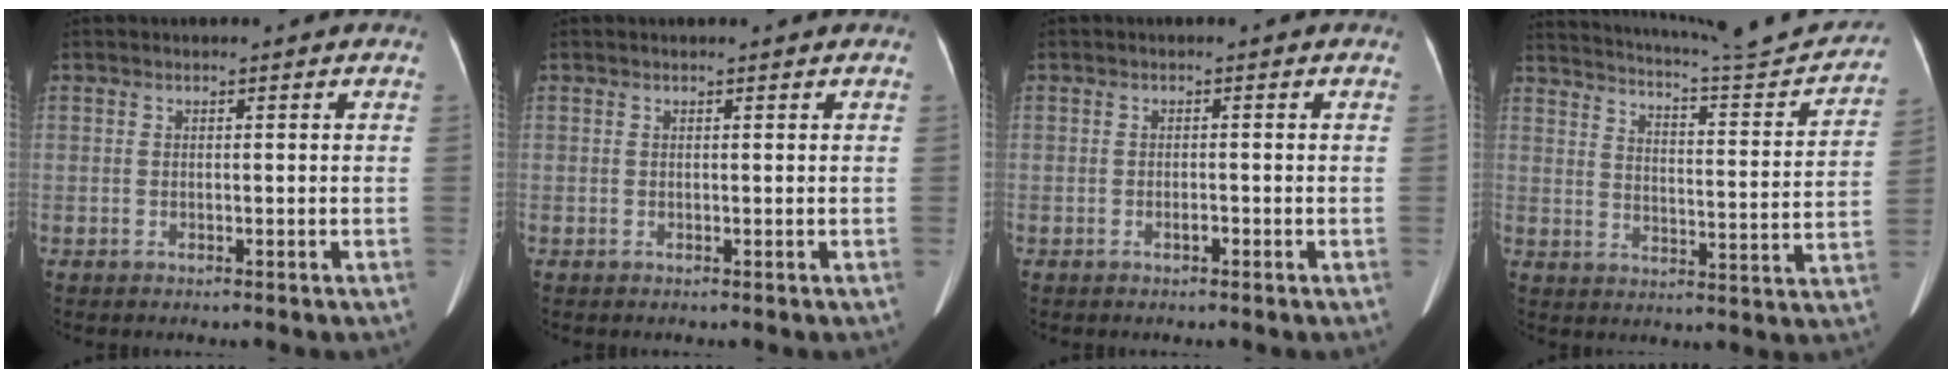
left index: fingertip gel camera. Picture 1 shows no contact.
{"total": 0.6, "force": [0.6, 0.0, 0.2], "torque": [-0.008, 0.007, 0.005]}
{"total": 0.9, "force": [-0.7, 0.3, 0.6], "torque": [-0.011, 0.002, -0.012]}
{"total": 21.0, "force": [19.8, 0.7, 7.1], "torque": [-0.114, -0.052, 0.255]}